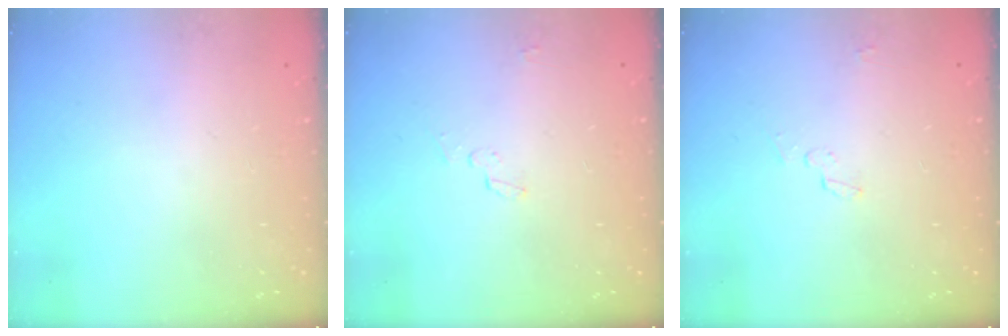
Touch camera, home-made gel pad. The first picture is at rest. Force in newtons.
{"total": 3.4, "press": 3.2, "slide": 1.2}
{"total": 3.4, "press": 3.2, "slide": 1.2}